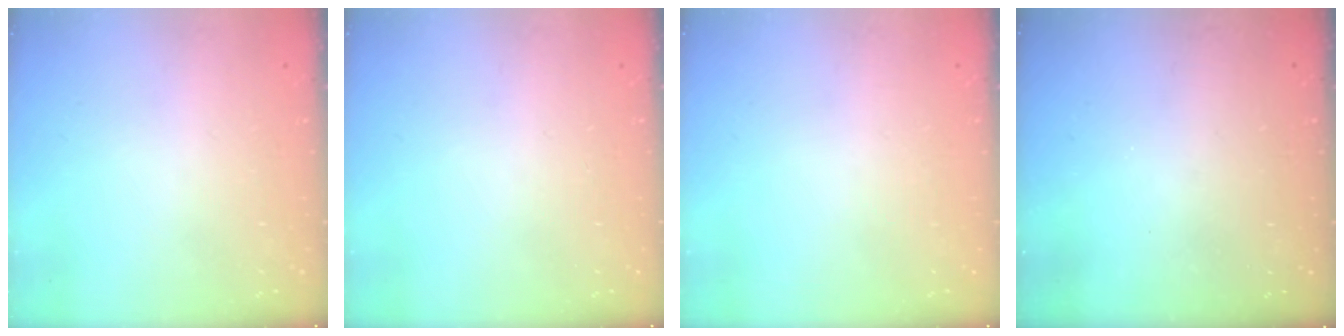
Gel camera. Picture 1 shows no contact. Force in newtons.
{"total": 0.0}
{"total": 0.0}
{"total": 3.2, "press": 3.2, "slide": 0.1}